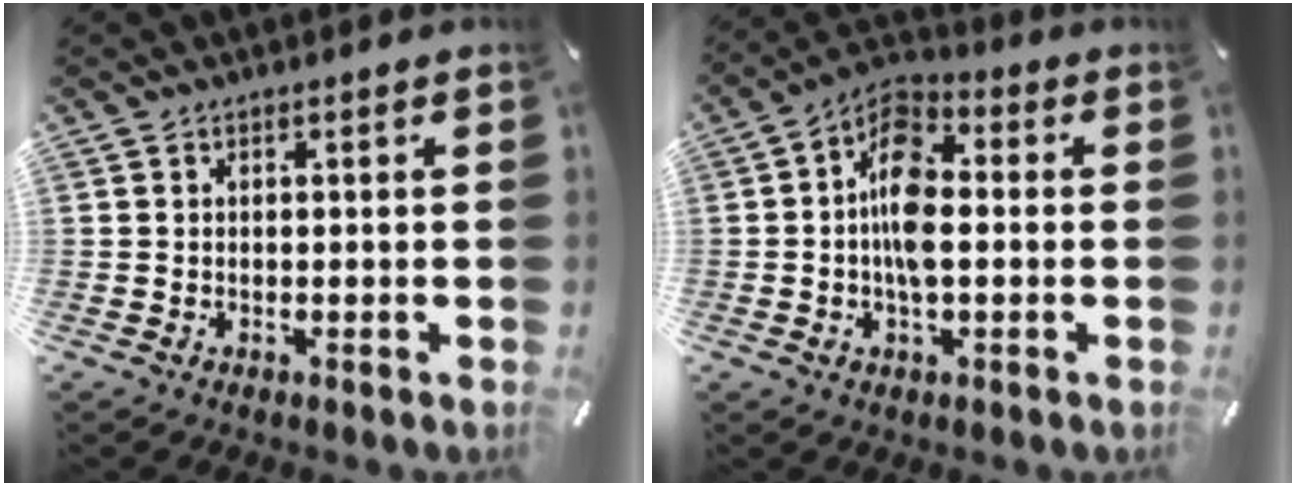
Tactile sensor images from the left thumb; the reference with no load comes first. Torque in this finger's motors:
{"motor_torque": [0.04, 1.16, 1.14, -0.49, 0.35]}